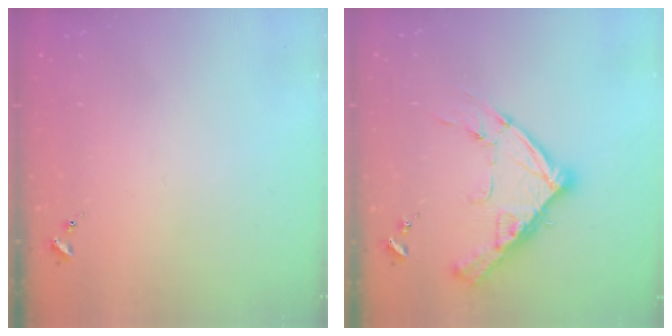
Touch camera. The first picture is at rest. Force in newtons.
{"total": 16.4, "press": 16.3, "slide": 1.4}